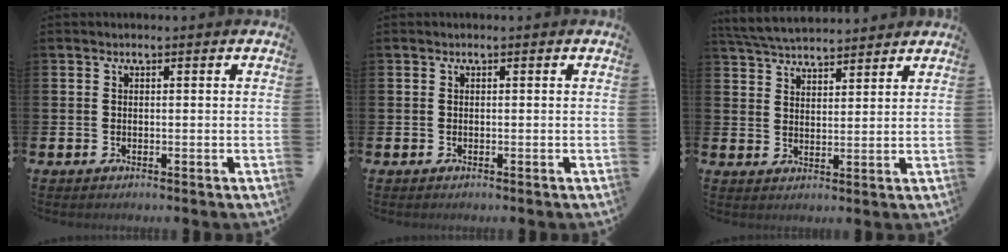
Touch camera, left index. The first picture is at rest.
{"total": 0.0}
{"total": 5.2, "force": [5.1, 0.7, 0.7], "torque": [-0.035, -0.024, 0.094]}